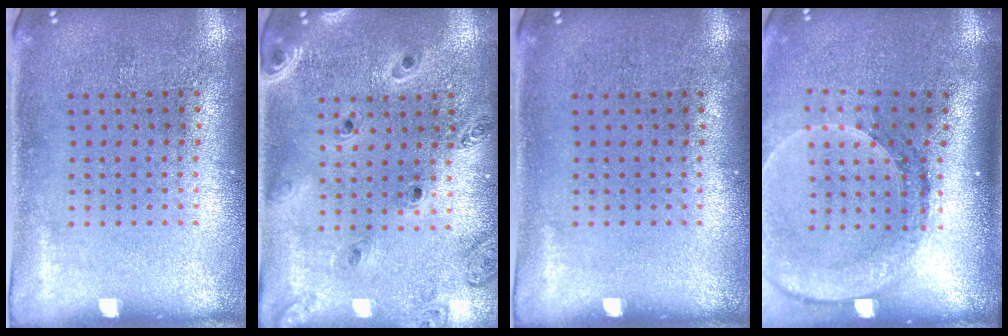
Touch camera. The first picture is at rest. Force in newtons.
{"total": 1.3, "press": 1.3, "slide": 0.1}
{"total": 0.0}
{"total": 2.8, "press": 2.1, "slide": 1.9}